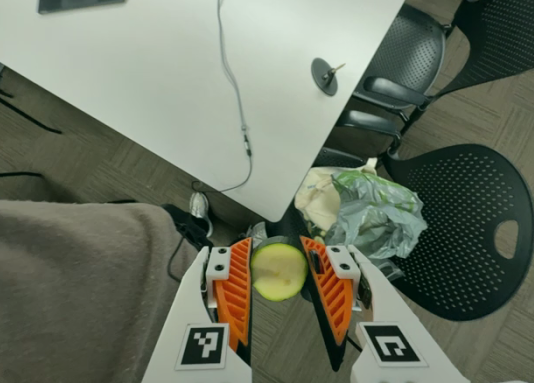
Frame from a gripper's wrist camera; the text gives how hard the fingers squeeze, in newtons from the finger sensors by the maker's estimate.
{"total": 8.4, "left": 8.1, "right": 8.6}